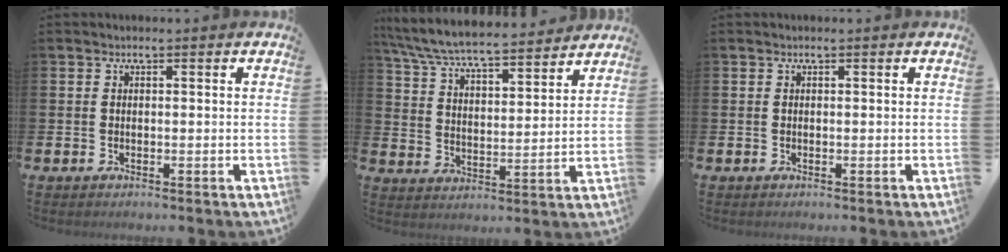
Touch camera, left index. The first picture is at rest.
{"total": 7.4, "force": [7.0, 0.8, 2.2], "torque": [-0.074, -0.047, 0.121]}
{"total": 0.0}